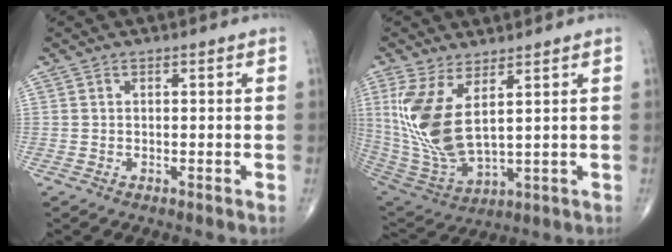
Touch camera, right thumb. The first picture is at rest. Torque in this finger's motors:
{"motor_torque": [-0.08, 0.79, 0.74, -0.28, 0.54]}